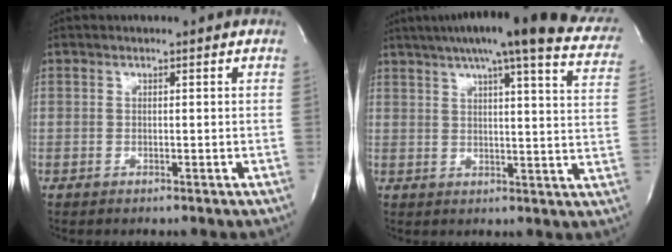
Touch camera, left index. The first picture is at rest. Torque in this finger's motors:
{"motor_torque": [0.90, -0.90, 0.60, 0.14]}